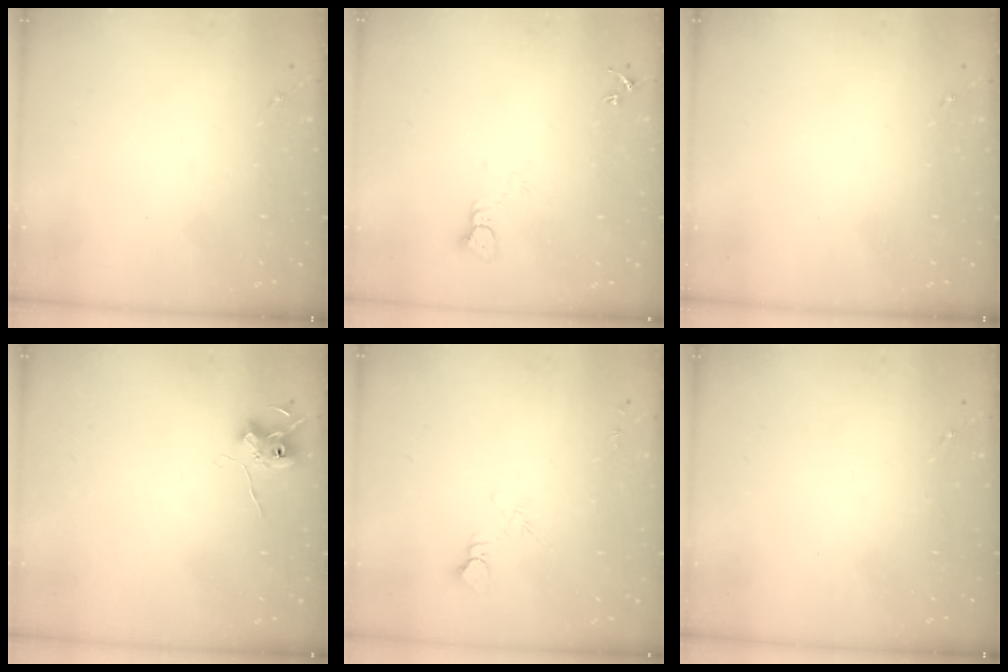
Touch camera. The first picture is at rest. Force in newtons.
{"total": 3.1, "press": 3.1, "slide": 0.2}
{"total": 0.0}
{"total": 6.9, "press": 6.9, "slide": 0.6}
{"total": 3.7, "press": 3.7, "slide": 0.4}
{"total": 0.0}